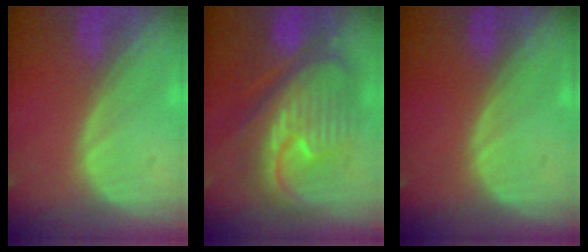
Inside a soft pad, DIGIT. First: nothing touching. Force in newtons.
{"total": 12.2, "press": 12.1, "slide": 1.2}
{"total": 0.0}